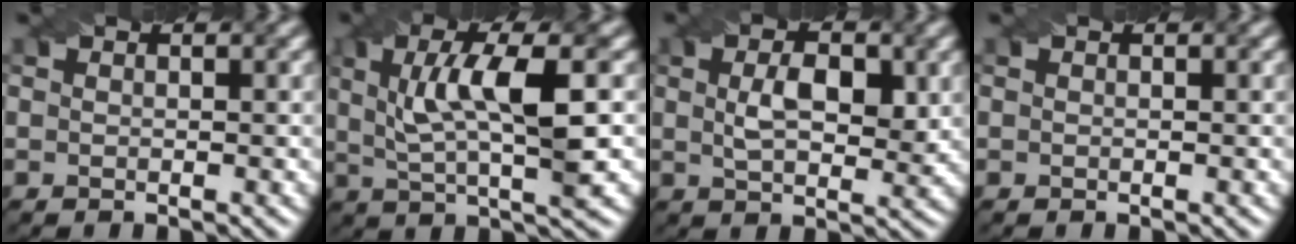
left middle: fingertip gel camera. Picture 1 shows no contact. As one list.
[{"total": 7.9, "force": [1.3, 2.2, 7.5], "torque": [-0.131, 0.006, 0.025]}, {"total": 4.5, "force": [0.8, 2.4, 3.7], "torque": [-0.072, 0.000, 0.016]}, {"total": 0.0}]